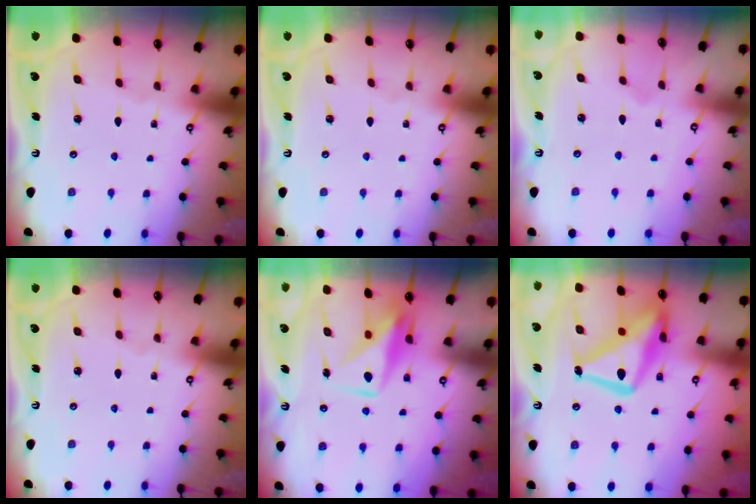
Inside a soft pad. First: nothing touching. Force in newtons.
{"total": 0.0}
{"total": 6.4, "press": 6.4, "slide": 0.3}
{"total": 0.0}
{"total": 9.1, "press": 9.1, "slide": 0.6}
{"total": 18.6, "press": 18.6, "slide": 1.6}